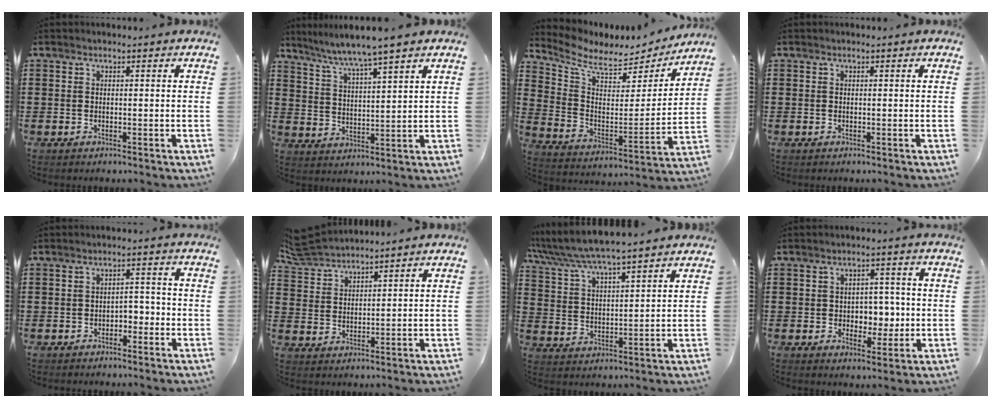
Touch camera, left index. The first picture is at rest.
{"total": 5.2, "force": [4.5, -1.0, 2.4], "torque": [-0.065, -0.029, 0.073]}
{"total": 6.7, "force": [5.9, 2.3, 2.1], "torque": [-0.076, -0.049, 0.100]}
{"total": 0.0}
{"total": 2.3, "force": [-1.9, 1.0, 0.8], "torque": [-0.022, 0.006, -0.043]}
{"total": 4.8, "force": [4.7, 0.6, 0.8], "torque": [-0.036, -0.014, 0.088]}
{"total": 5.4, "force": [5.1, 0.1, 1.8], "torque": [-0.056, -0.031, 0.085]}
{"total": 4.7, "force": [-0.3, 3.9, 2.7], "torque": [-0.041, 0.001, -0.014]}